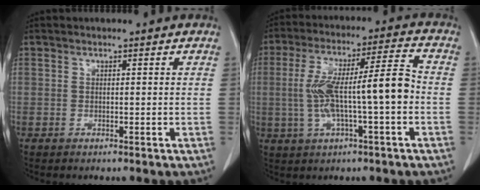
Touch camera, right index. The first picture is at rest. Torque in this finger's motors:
{"motor_torque": [0.68, 0.24, 0.36, 0.21]}